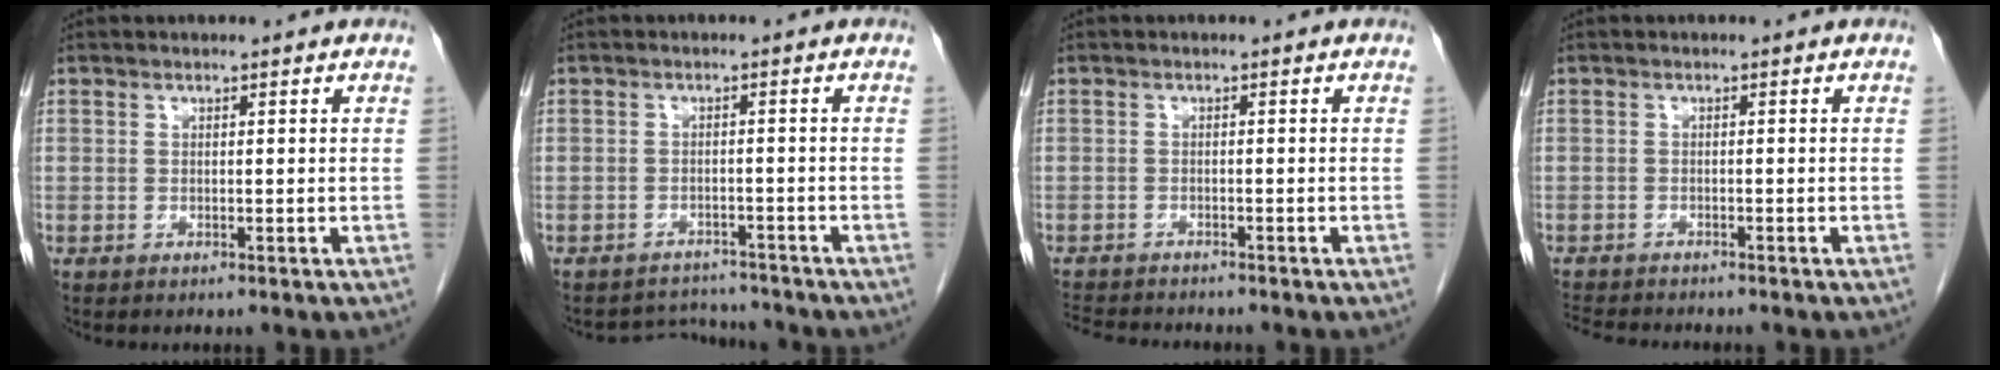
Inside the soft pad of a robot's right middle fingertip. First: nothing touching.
{"total": 4.2, "force": [-4.0, 0.8, -1.2], "torque": [0.016, 0.011, -0.057]}
{"total": 5.9, "force": [-5.6, 0.6, 1.7], "torque": [-0.028, -0.011, -0.090]}
{"total": 4.9, "force": [-4.6, 0.3, 1.5], "torque": [-0.024, -0.013, -0.076]}